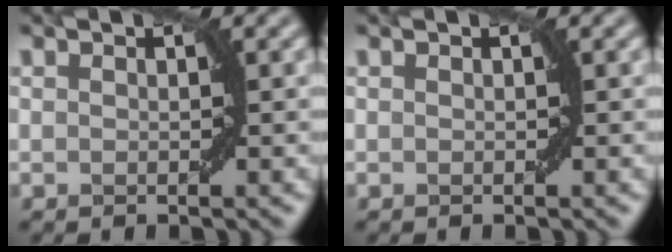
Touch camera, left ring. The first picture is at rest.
{"total": 0.0}